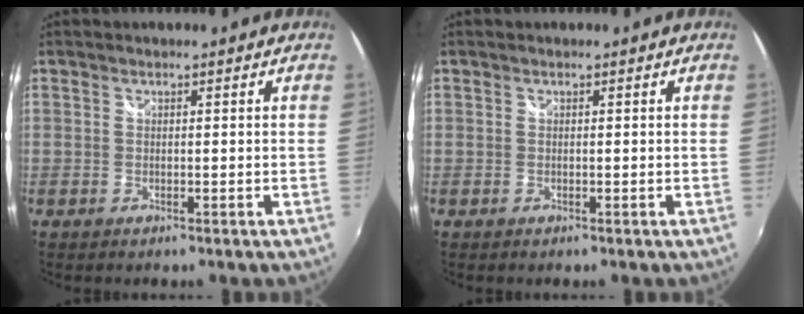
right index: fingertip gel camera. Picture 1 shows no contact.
{"total": 0.0}